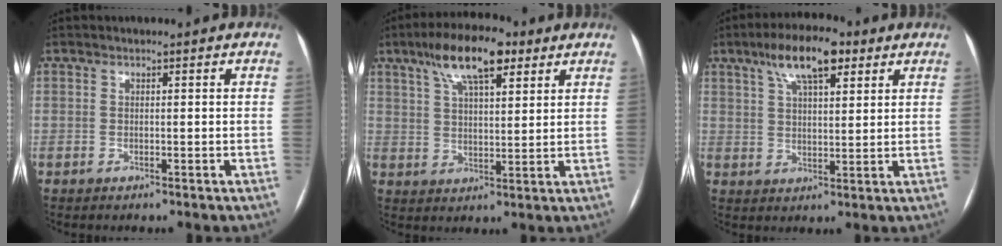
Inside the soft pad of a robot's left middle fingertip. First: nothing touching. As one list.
[{"total": 11.0, "force": [6.5, 3.4, 8.2], "torque": [-0.145, 0.021, 0.110]}, {"total": 9.5, "force": [5.5, 3.0, 7.2], "torque": [-0.128, 0.020, 0.093]}]